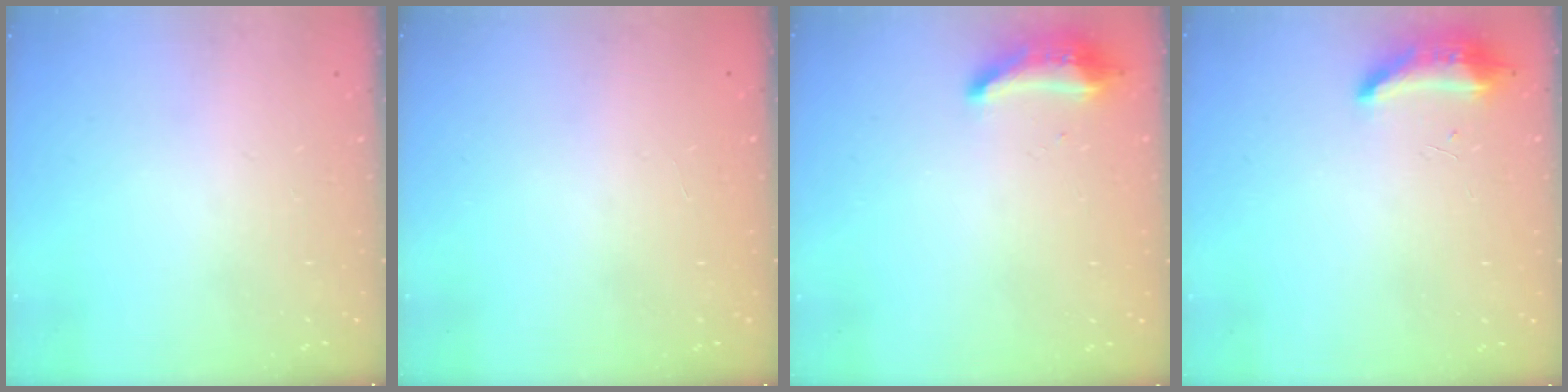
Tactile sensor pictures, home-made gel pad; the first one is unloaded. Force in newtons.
{"total": 0.0}
{"total": 9.2, "press": 9.2, "slide": 0.7}
{"total": 8.9, "press": 8.6, "slide": 2.1}